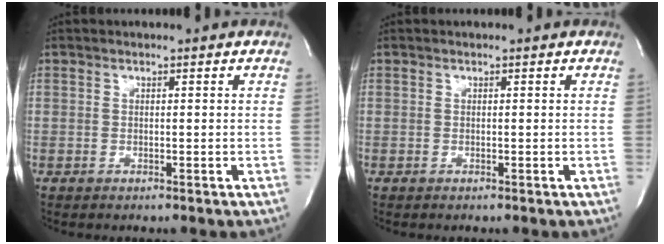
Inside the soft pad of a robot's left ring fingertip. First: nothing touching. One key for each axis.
{"total": 0.0}